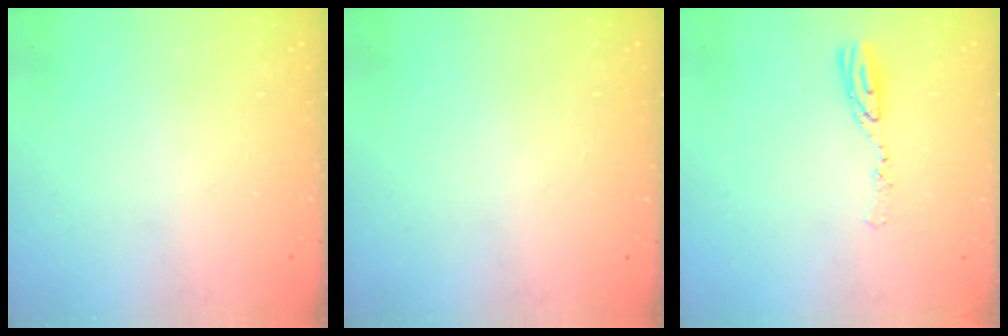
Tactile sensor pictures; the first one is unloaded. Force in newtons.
{"total": 0.0}
{"total": 8.1, "press": 8.1, "slide": 0.6}